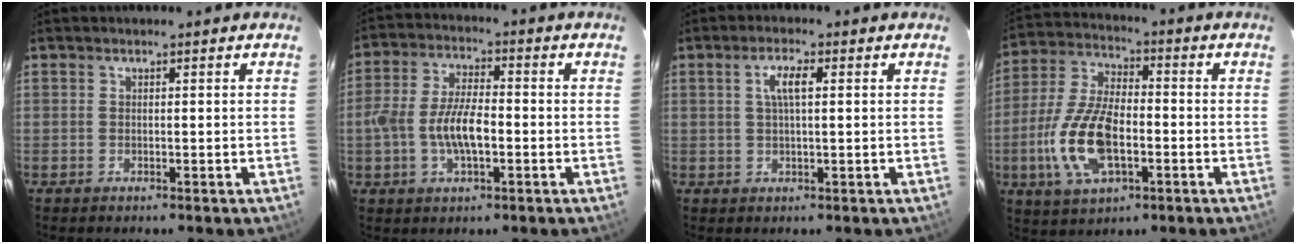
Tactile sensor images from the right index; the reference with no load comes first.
{"total": 9.1, "force": [-2.2, 3.9, 8.0], "torque": [-0.160, 0.007, -0.039]}
{"total": 3.7, "force": [0.9, 1.0, 3.4], "torque": [-0.068, 0.008, 0.018]}
{"total": 14.9, "force": [-4.1, 7.0, 12.5], "torque": [-0.271, -0.001, -0.075]}